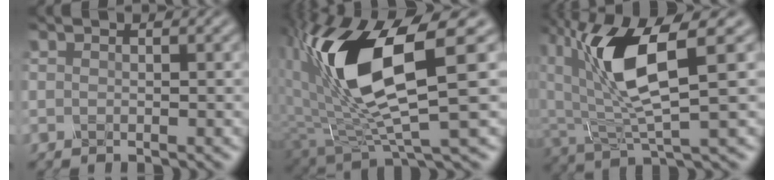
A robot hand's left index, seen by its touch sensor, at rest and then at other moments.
{"total": 10.8, "force": [2.4, 3.5, 9.9], "torque": [-0.210, -0.003, 0.055]}
{"total": 7.5, "force": [2.5, 2.3, 6.7], "torque": [-0.154, 0.001, 0.054]}